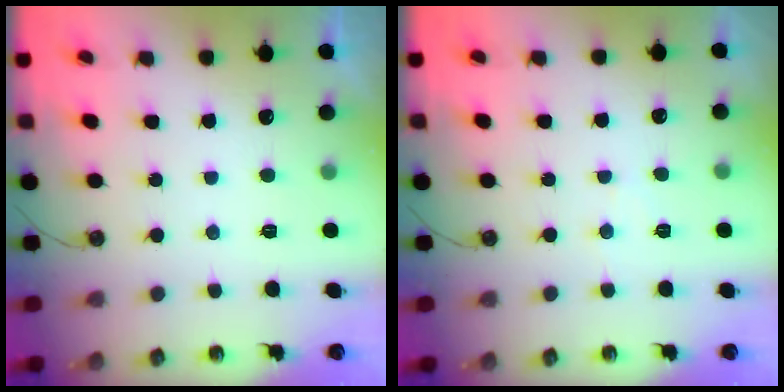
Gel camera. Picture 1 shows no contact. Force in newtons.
{"total": 4.4, "press": 4.4, "slide": 0.6}